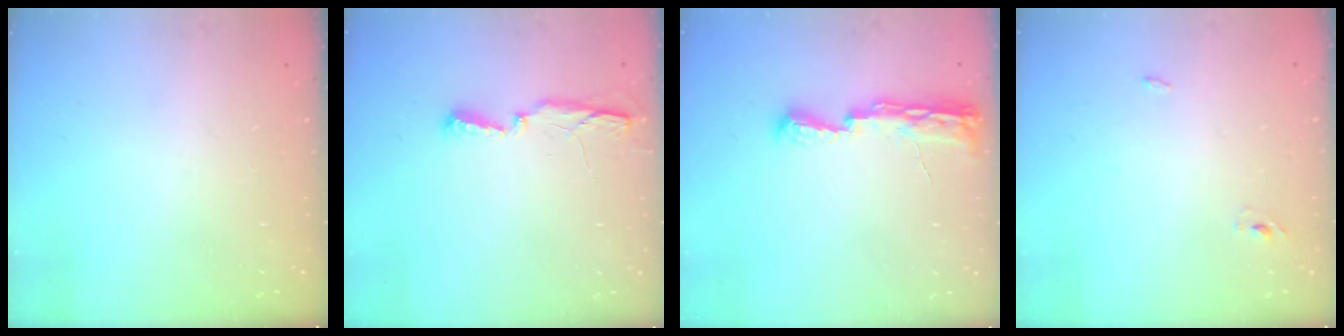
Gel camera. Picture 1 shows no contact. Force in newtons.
{"total": 5.0, "press": 4.9, "slide": 0.9}
{"total": 10.6, "press": 9.1, "slide": 5.5}
{"total": 2.3, "press": 2.1, "slide": 1.0}